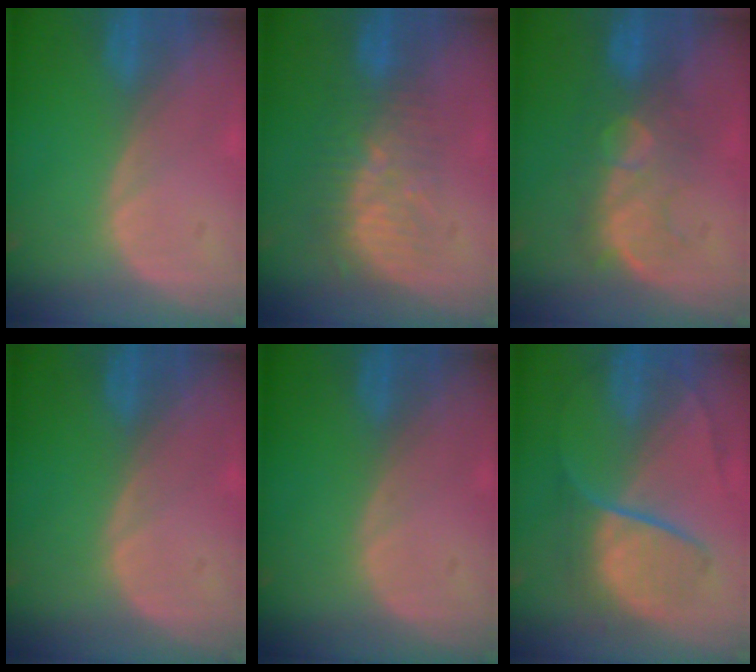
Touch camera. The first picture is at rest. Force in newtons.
{"total": 8.5, "press": 7.4, "slide": 4.1}
{"total": 8.1, "press": 7.9, "slide": 1.7}
{"total": 0.0}
{"total": 0.0}
{"total": 7.5, "press": 7.2, "slide": 2.1}